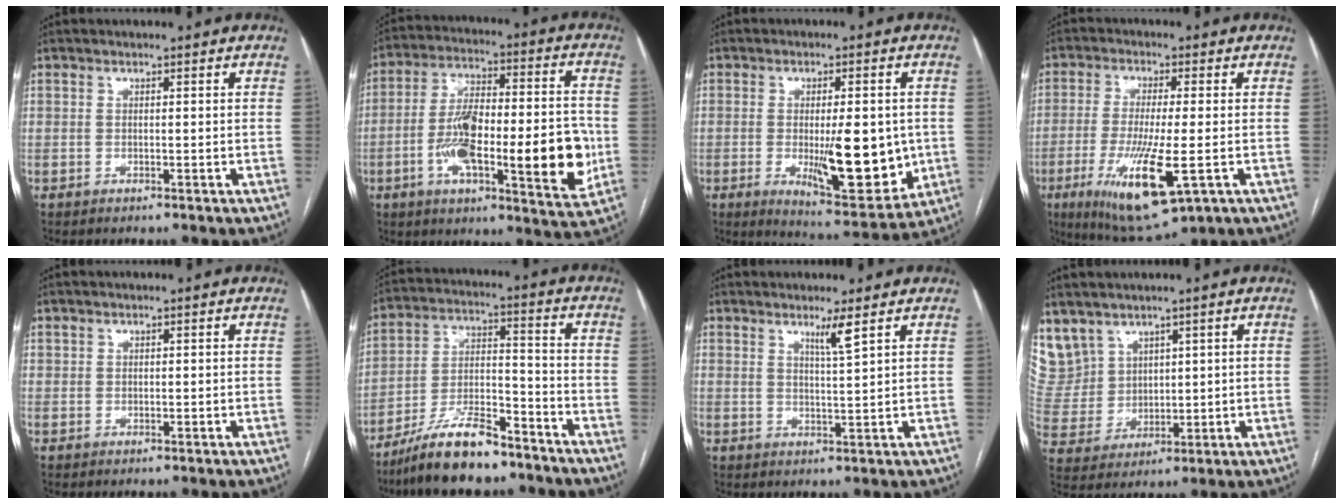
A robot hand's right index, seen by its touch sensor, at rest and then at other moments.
{"total": 21.3, "force": [-4.4, 5.2, 20.2], "torque": [-0.287, 0.016, -0.059]}
{"total": 13.5, "force": [-1.5, 3.9, 12.8], "torque": [-0.185, -0.023, -0.012]}
{"total": 13.2, "force": [-4.4, 2.1, 12.2], "torque": [-0.234, -0.040, -0.067]}
{"total": 0.6, "force": [0.4, 0.5, 0.2], "torque": [0.004, 0.000, 0.006]}
{"total": 12.6, "force": [-10.1, 2.8, 7.1], "torque": [-0.136, 0.003, -0.181]}
{"total": 3.0, "force": [2.1, -0.9, 2.0], "torque": [-0.038, -0.013, 0.040]}
{"total": 9.8, "force": [6.6, 7.0, 1.7], "torque": [-0.058, 0.026, 0.162]}